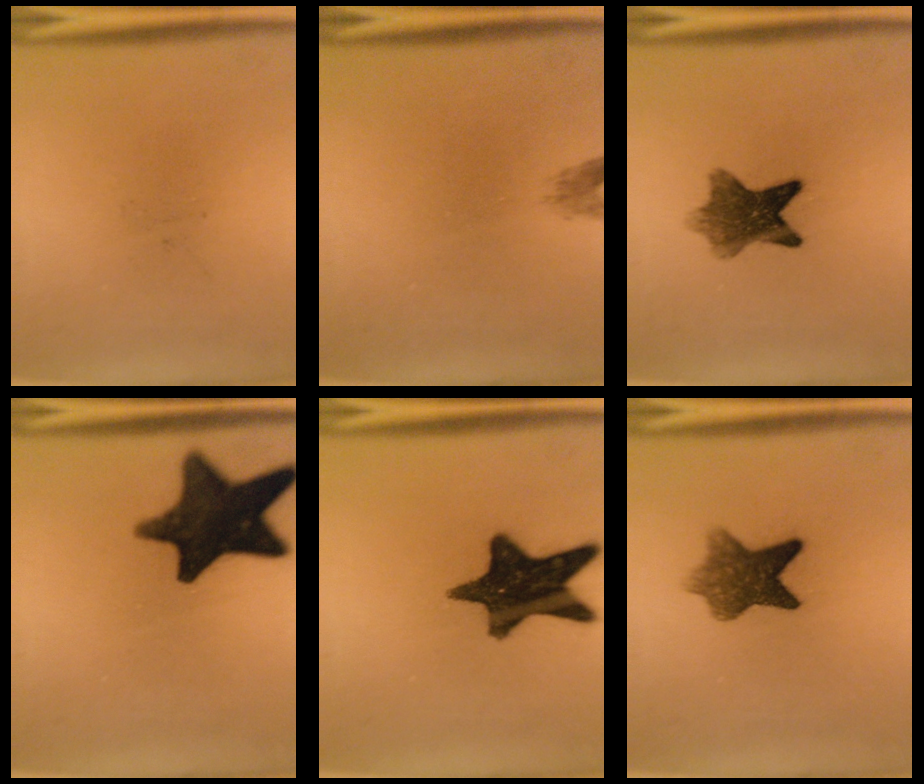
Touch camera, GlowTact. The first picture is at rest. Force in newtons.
{"total": 1.4}
{"total": 7.9}
{"total": 16.1}
{"total": 15.6}
{"total": 7.4}